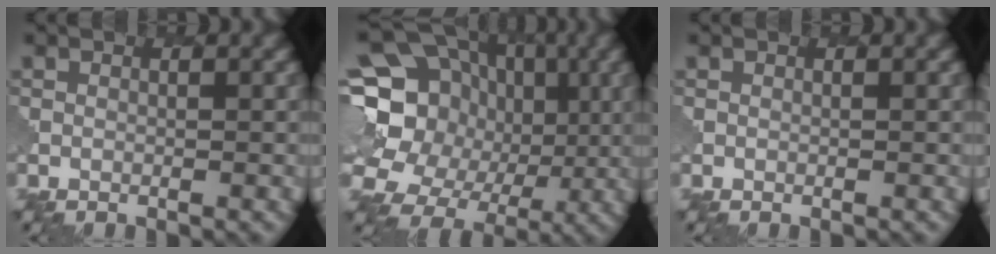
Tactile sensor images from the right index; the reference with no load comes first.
{"total": 19.1, "force": [1.9, 16.6, 9.3], "torque": [-0.208, 0.040, 0.010]}
{"total": 0.0}